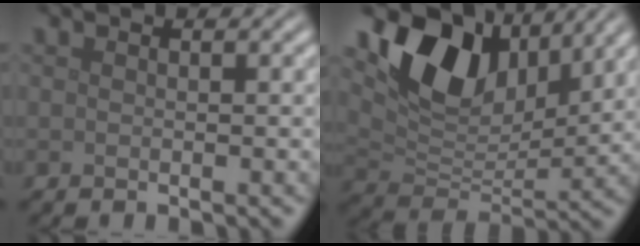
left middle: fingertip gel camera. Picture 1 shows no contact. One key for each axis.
{"total": 9.3, "fx": 4.8, "fy": 5.6, "fz": 5.5, "tx": -0.099, "ty": -0.003, "tz": 0.090}